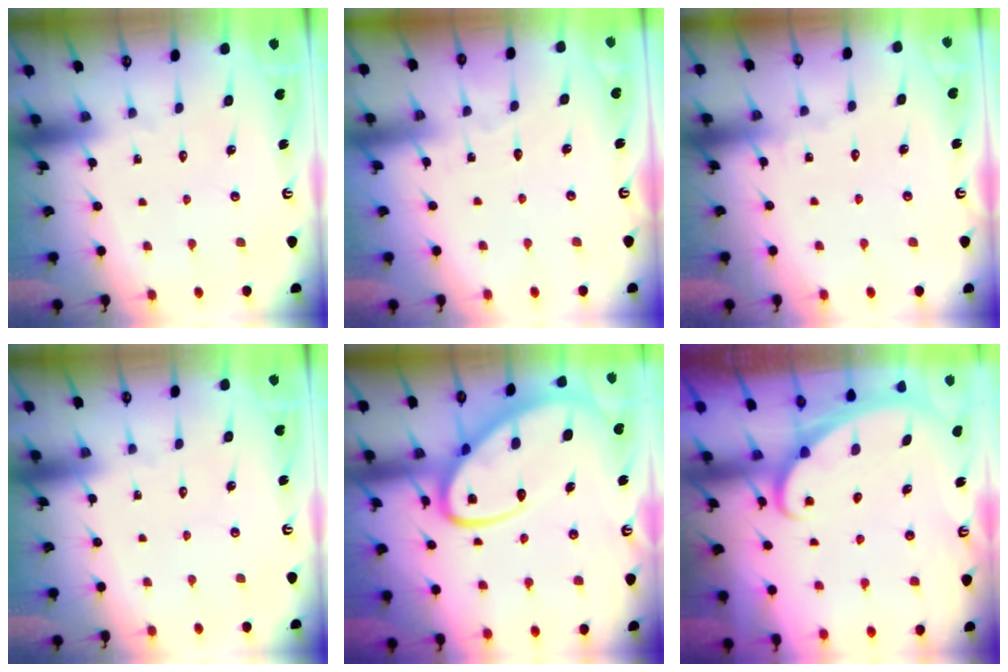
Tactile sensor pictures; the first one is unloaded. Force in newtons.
{"total": 2.7, "press": 2.7, "slide": 0.3}
{"total": 1.7, "press": 1.7, "slide": 0.2}
{"total": 0.0}
{"total": 14.1, "press": 14.1, "slide": 1.2}
{"total": 2.0, "press": 2.0, "slide": 0.1}